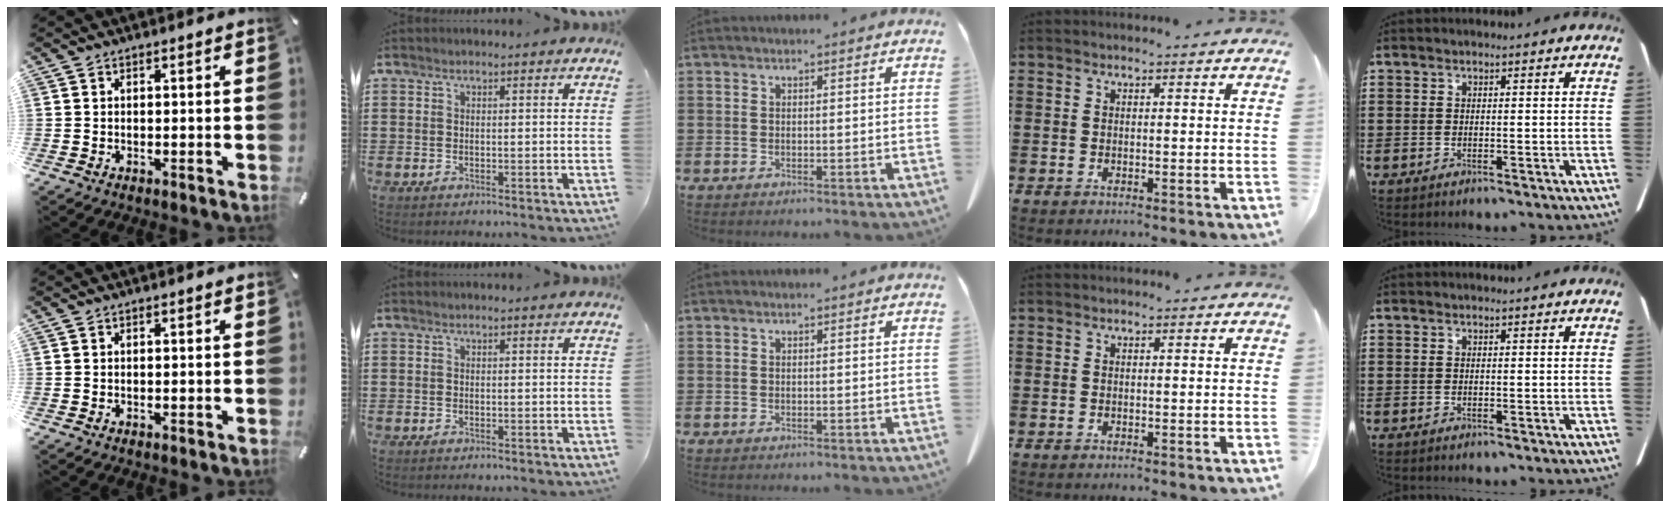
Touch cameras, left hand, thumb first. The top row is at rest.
{}